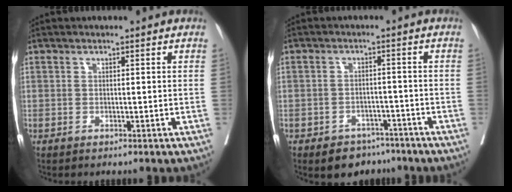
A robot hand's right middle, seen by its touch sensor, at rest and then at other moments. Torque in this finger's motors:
{"motor_torque": [-0.09, 0.09, 0.06, 0.01]}